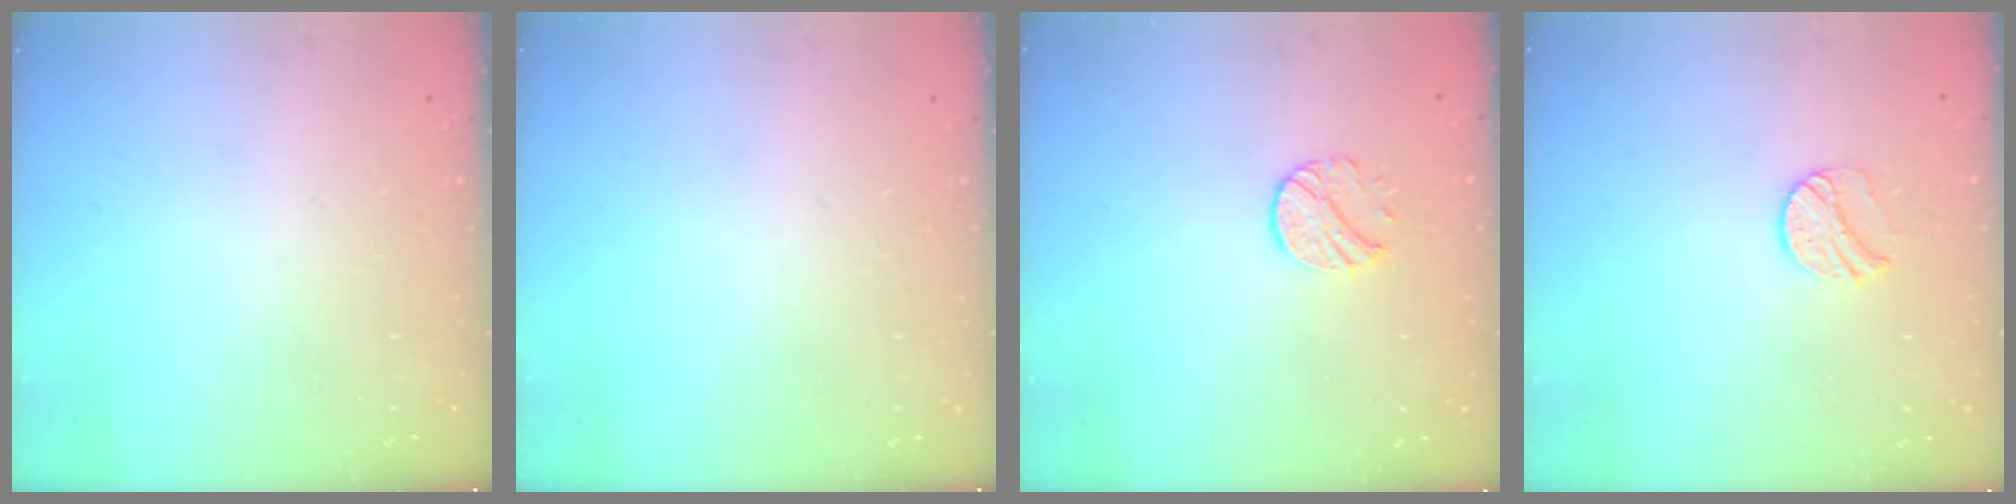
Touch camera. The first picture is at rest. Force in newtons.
{"total": 0.0}
{"total": 7.6, "press": 7.6, "slide": 0.2}
{"total": 8.3, "press": 8.2, "slide": 0.8}